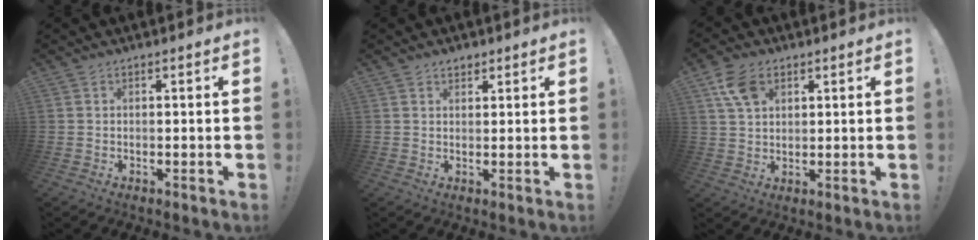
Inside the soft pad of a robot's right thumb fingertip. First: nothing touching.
{"total": 2.0, "force": [1.6, 1.2, 0.4], "torque": [0.003, -0.010, 0.027]}
{"total": 8.0, "force": [3.9, 5.1, 4.8], "torque": [-0.076, -0.005, 0.076]}